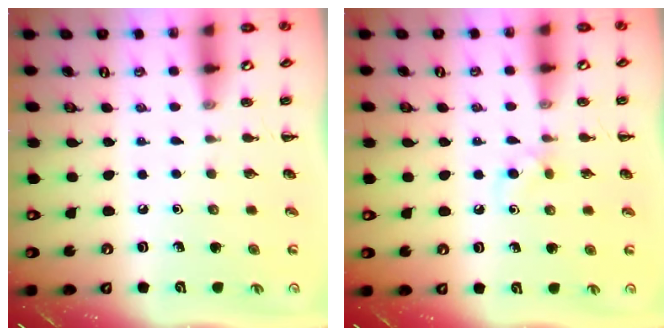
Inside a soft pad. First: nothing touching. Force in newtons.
{"total": 4.8, "press": 4.6, "slide": 1.5}